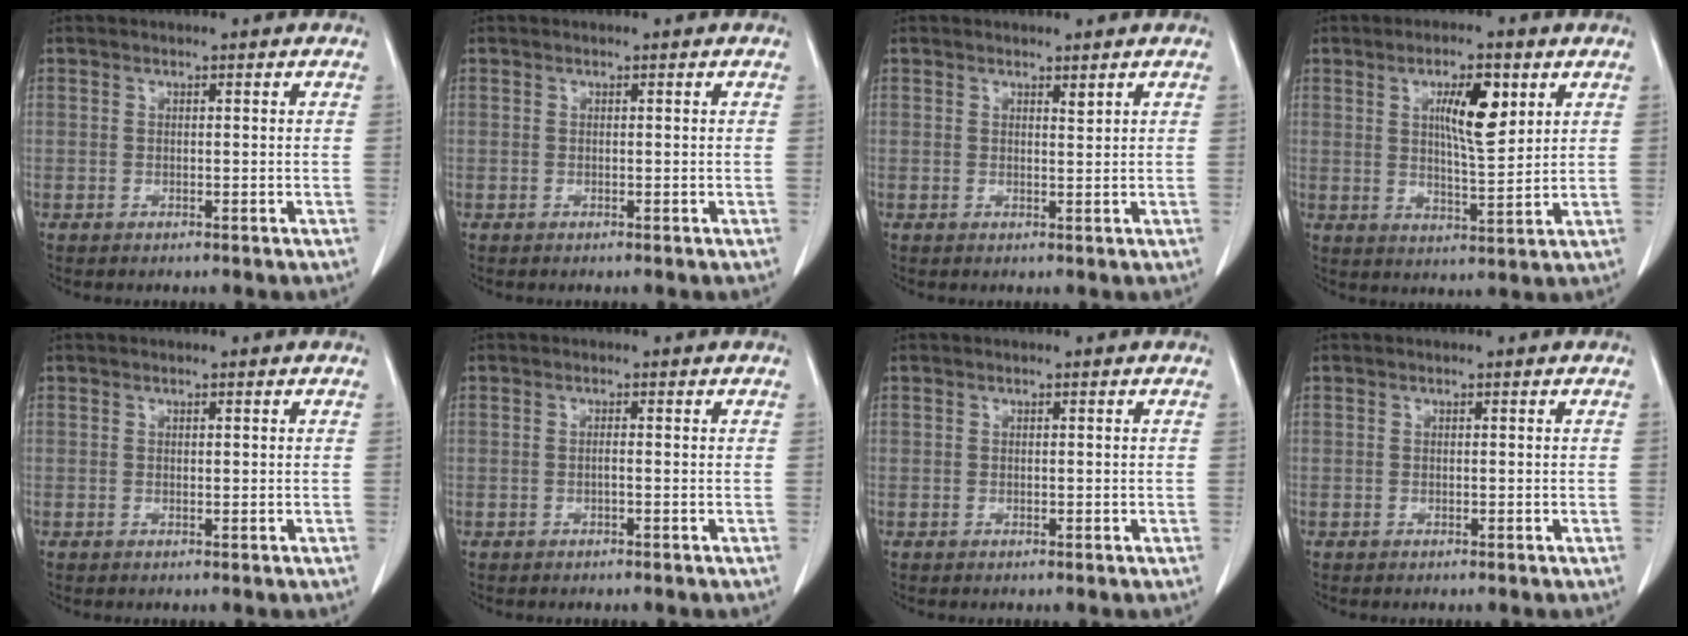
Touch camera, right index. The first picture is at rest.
{"total": 0.0}
{"total": 0.8, "force": [0.7, 0.0, 0.5], "torque": [-0.010, -0.007, 0.010]}
{"total": 8.1, "force": [3.1, 1.8, 7.3], "torque": [-0.123, -0.002, 0.052]}
{"total": 0.0}
{"total": 0.6, "force": [-0.2, -0.1, 0.6], "torque": [-0.011, 0.001, -0.005]}
{"total": 0.0}
{"total": 0.0}